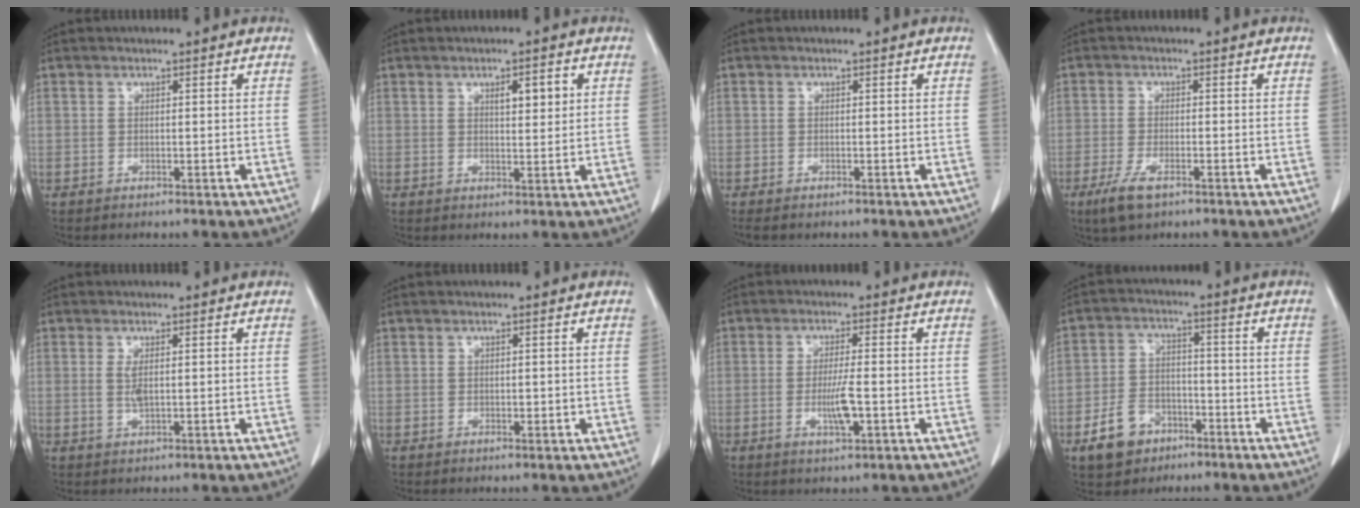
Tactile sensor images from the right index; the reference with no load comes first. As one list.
[{"total": 3.5, "force": [1.3, 1.0, 3.1], "torque": [-0.048, 0.000, 0.021]}, {"total": 1.3, "force": [-1.1, 0.3, 0.5], "torque": [-0.011, -0.004, -0.015]}, {"total": 4.6, "force": [-2.9, 1.3, 3.4], "torque": [-0.077, -0.009, -0.049]}, {"total": 2.0, "force": [0.2, 0.4, 2.0], "torque": [-0.044, -0.004, 0.006]}, {"total": 0.6, "force": [-0.1, 0.4, 0.4], "torque": [-0.004, 0.000, 0.001]}, {"total": 4.6, "force": [-1.2, 0.4, 4.4], "torque": [-0.086, -0.008, -0.020]}, {"total": 7.8, "force": [-4.5, 5.5, 3.2], "torque": [-0.073, 0.014, -0.073]}]